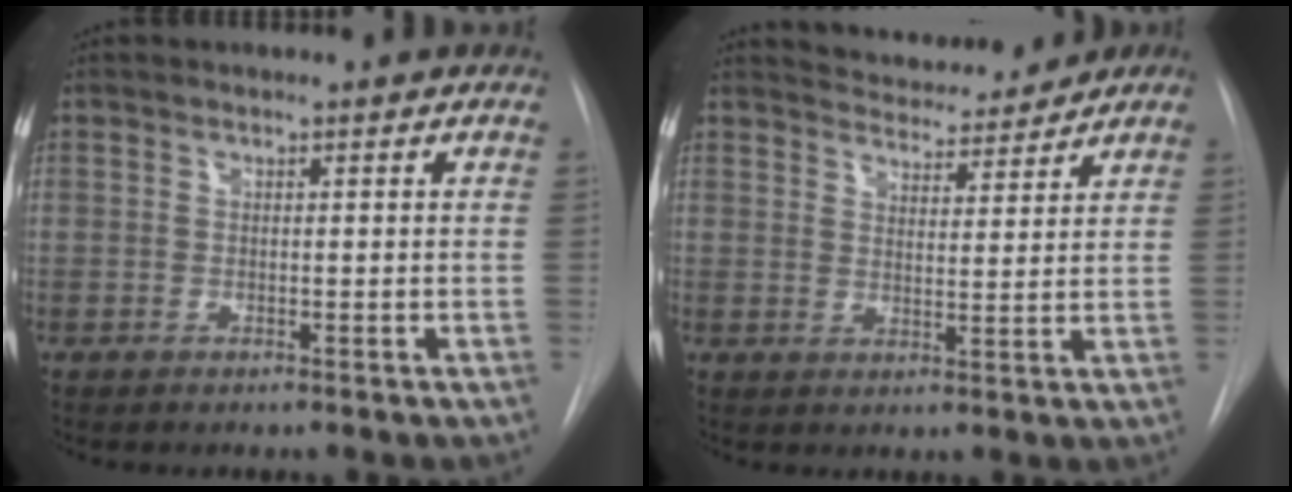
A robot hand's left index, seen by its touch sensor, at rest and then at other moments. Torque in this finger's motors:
{"motor_torque": [0.46, -1.37, -0.58, 0.00]}